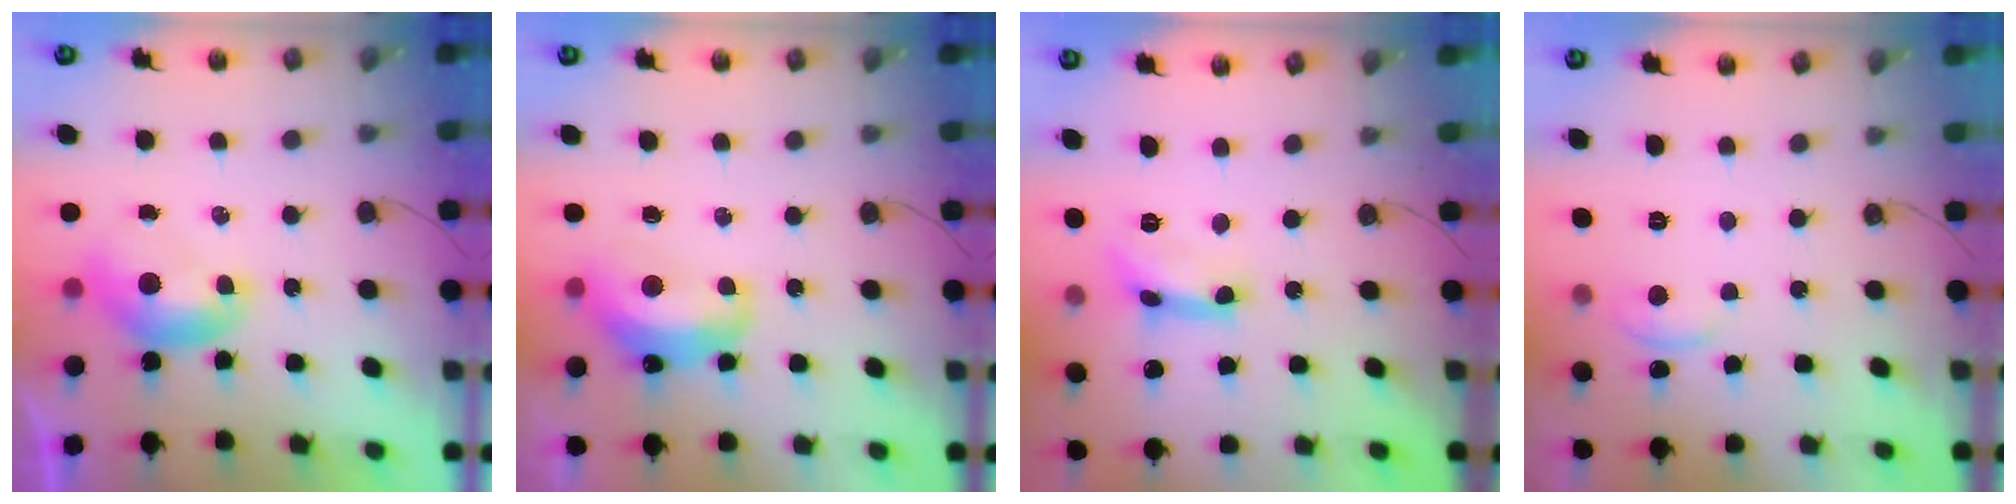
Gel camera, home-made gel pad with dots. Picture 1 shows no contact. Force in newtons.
{"total": 5.9, "press": 5.8, "slide": 1.3}
{"total": 4.1, "press": 4.0, "slide": 0.2}
{"total": 2.1, "press": 2.1, "slide": 0.2}